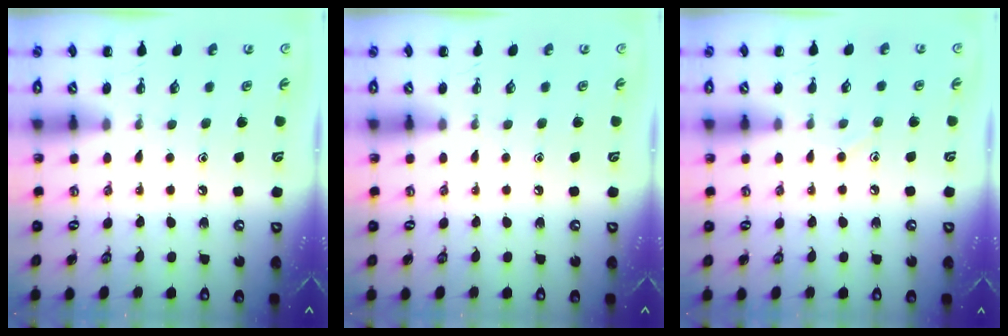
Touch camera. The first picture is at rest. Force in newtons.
{"total": 0.0}
{"total": 5.2, "press": 5.0, "slide": 1.6}